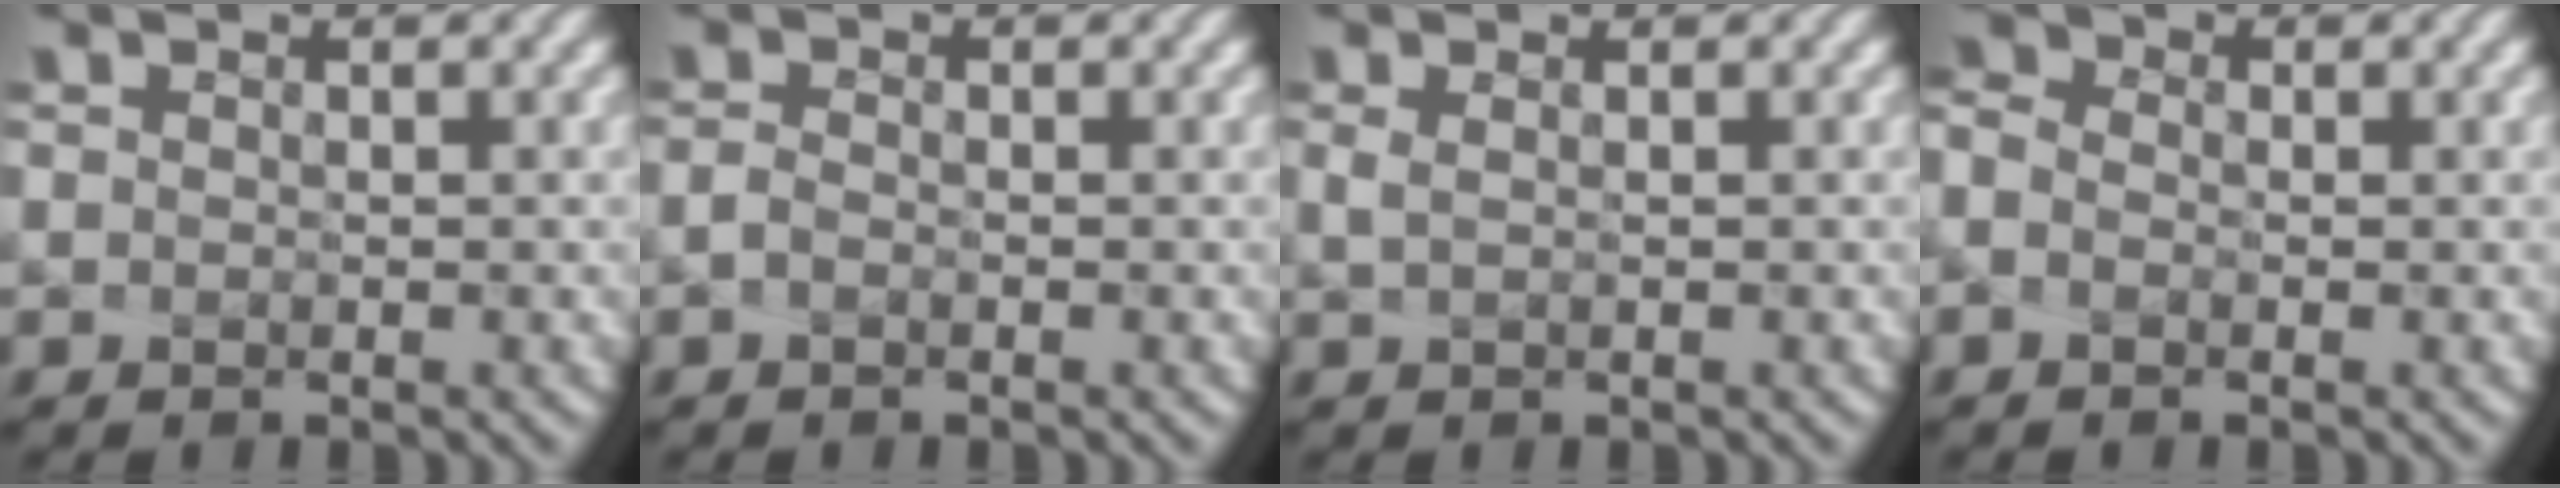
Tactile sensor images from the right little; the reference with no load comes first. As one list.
[{"total": 1.0, "force": [-1.0, -0.2, 0.1], "torque": [-0.010, -0.011, -0.004]}, {"total": 0.7, "force": [0.2, 0.4, 0.6], "torque": [-0.024, -0.002, 0.014]}, {"total": 2.2, "force": [-0.8, 1.7, 1.3], "torque": [-0.044, 0.003, -0.003]}]